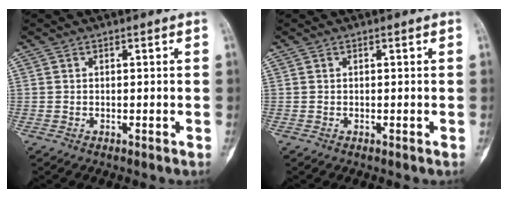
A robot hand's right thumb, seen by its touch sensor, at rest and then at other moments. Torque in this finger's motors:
{"motor_torque": [0.00, 0.00, 0.03, -0.01, 0.00]}